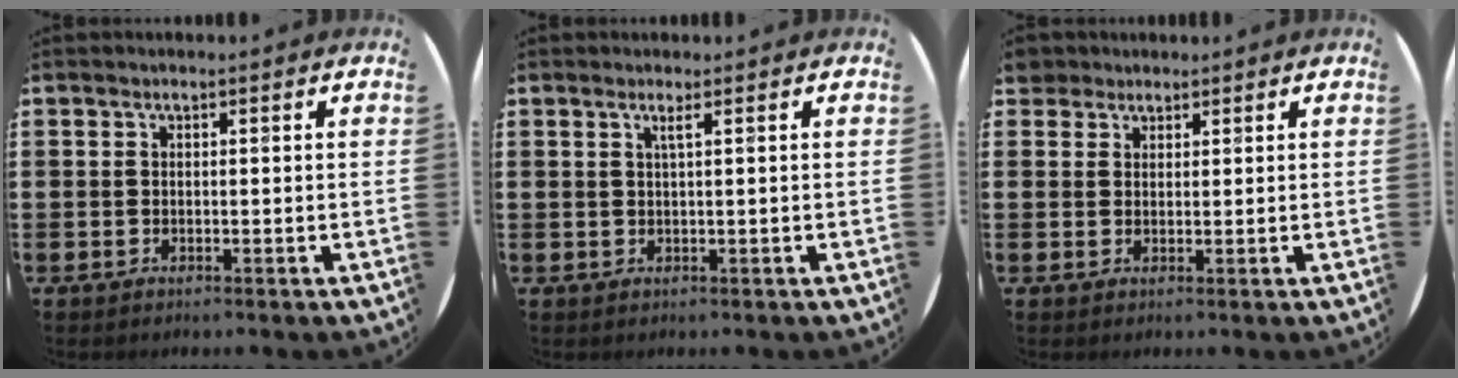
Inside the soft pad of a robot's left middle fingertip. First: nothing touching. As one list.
[{"total": 1.1, "force": [0.5, -0.3, 0.9], "torque": [-0.015, -0.002, 0.007]}, {"total": 2.4, "force": [2.0, 1.2, 0.2], "torque": [0.000, 0.004, 0.039]}]